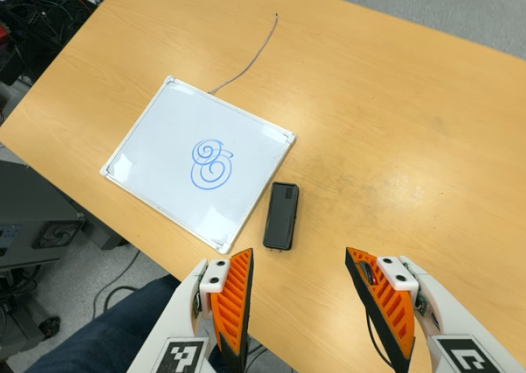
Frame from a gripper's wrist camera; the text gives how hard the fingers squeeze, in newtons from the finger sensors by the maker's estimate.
{"total": 0.0}